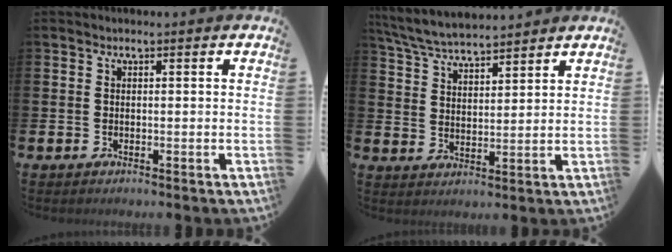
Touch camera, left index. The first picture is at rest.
{"total": 6.0, "force": [5.9, 0.9, 1.1], "torque": [-0.050, -0.024, 0.107]}